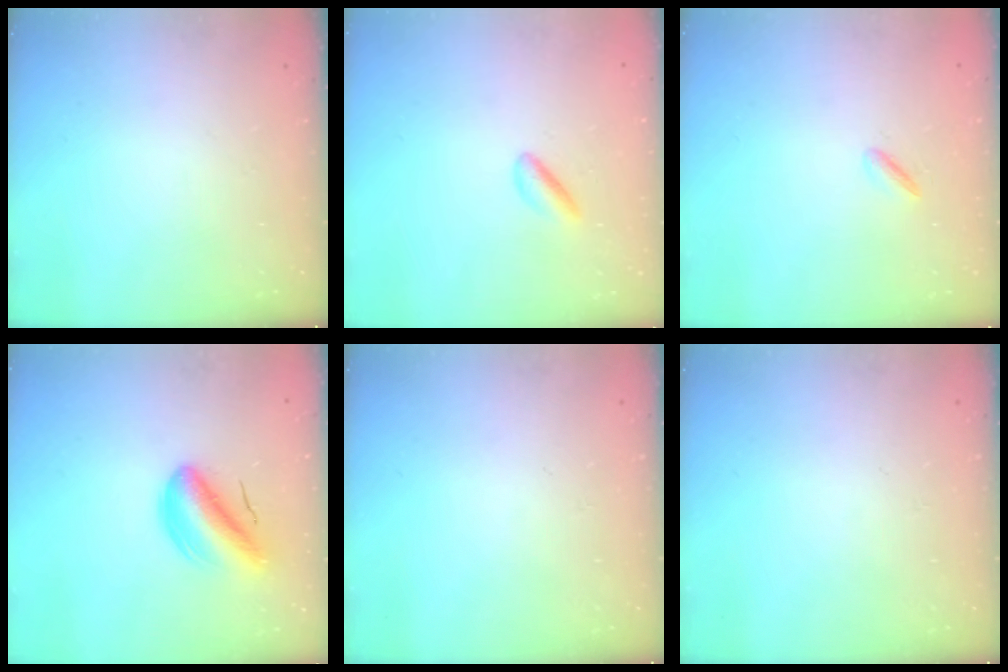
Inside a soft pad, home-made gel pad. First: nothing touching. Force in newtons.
{"total": 2.6, "press": 2.3, "slide": 1.1}
{"total": 2.2, "press": 2.1, "slide": 0.6}
{"total": 9.4, "press": 8.9, "slide": 2.9}
{"total": 0.0}
{"total": 0.0}